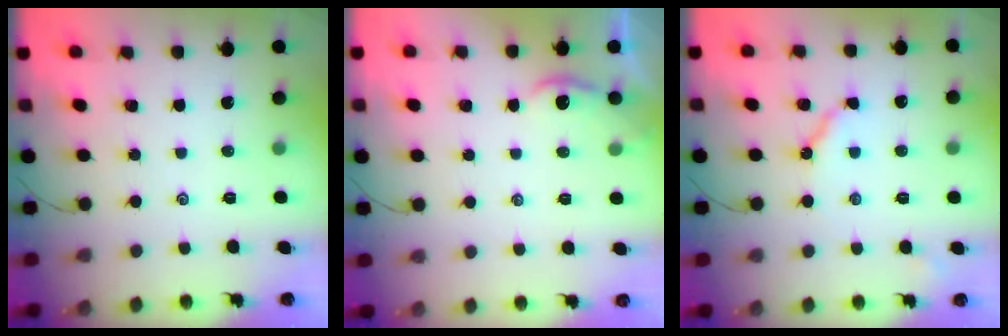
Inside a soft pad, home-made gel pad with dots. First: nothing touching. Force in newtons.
{"total": 2.0, "press": 2.0, "slide": 0.1}
{"total": 6.8, "press": 6.8, "slide": 0.6}